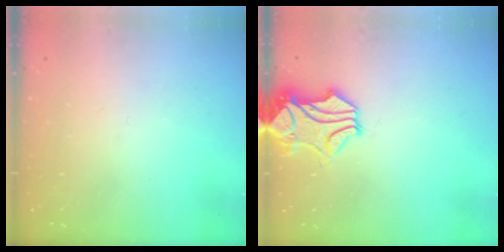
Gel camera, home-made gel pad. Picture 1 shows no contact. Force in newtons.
{"total": 2.2, "press": 1.8, "slide": 1.3}